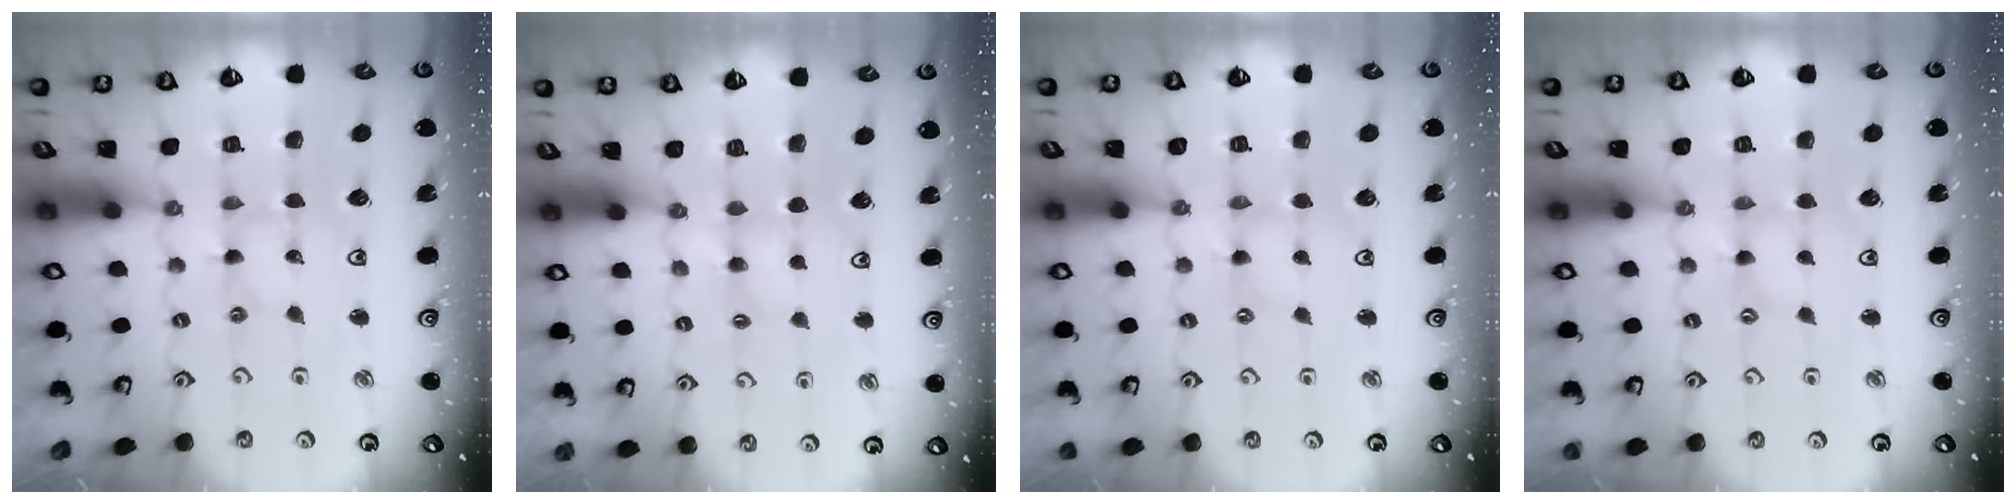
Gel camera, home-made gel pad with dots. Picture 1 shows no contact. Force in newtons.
{"total": 3.9, "press": 3.9, "slide": 0.6}
{"total": 0.8, "press": 0.8, "slide": 0.2}
{"total": 0.0}